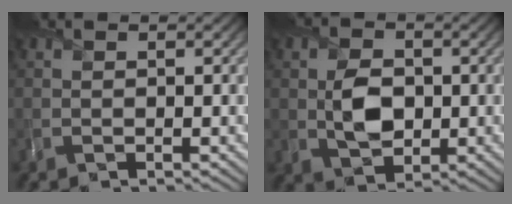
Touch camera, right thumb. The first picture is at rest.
{"total": 5.0, "force": [0.0, 3.5, 3.6], "torque": [-0.074, -0.004, -0.001]}